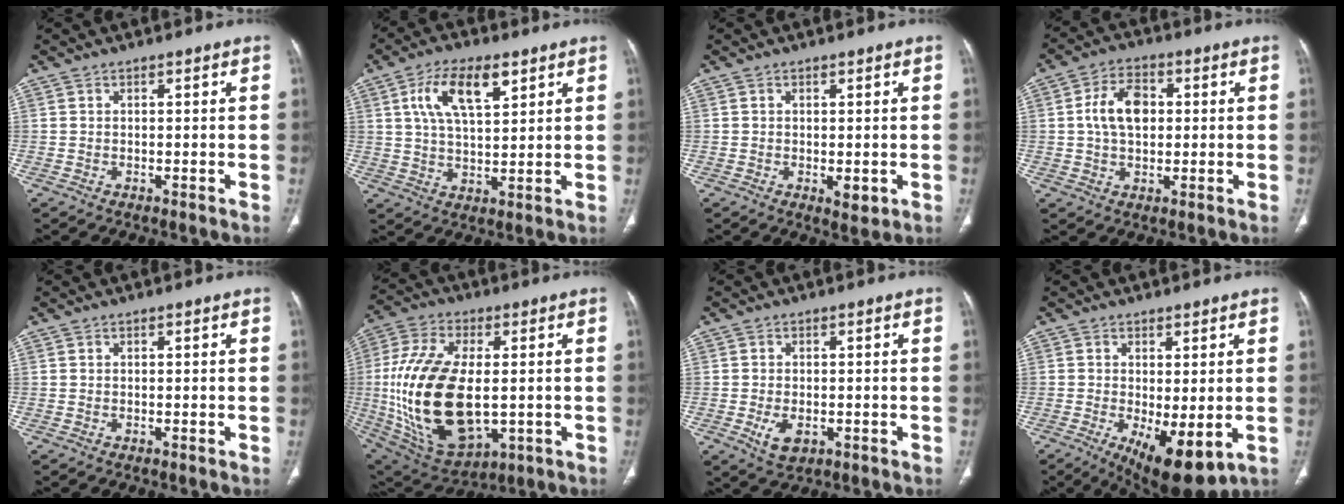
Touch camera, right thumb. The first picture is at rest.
{"total": 11.0, "force": [4.8, 4.9, 8.6], "torque": [-0.152, -0.010, 0.090]}
{"total": 2.7, "force": [-0.5, 1.3, 2.3], "torque": [-0.029, -0.007, -0.001]}
{"total": 8.6, "force": [1.0, 5.7, 6.3], "torque": [-0.100, 0.011, 0.014]}
{"total": 0.0}
{"total": 24.5, "force": [-1.2, 13.0, 20.8], "torque": [-0.429, -0.013, 0.002]}
{"total": 4.5, "force": [-1.4, 2.7, 3.4], "torque": [-0.059, -0.003, -0.015]}
{"total": 10.2, "force": [-2.5, 3.9, 9.1], "torque": [-0.139, -0.022, -0.024]}